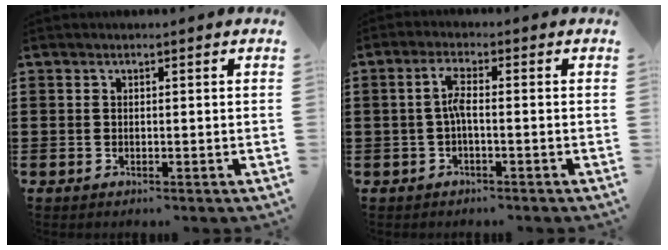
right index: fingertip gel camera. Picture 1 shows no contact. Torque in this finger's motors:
{"motor_torque": [0.75, -0.20, 0.33, 0.10]}